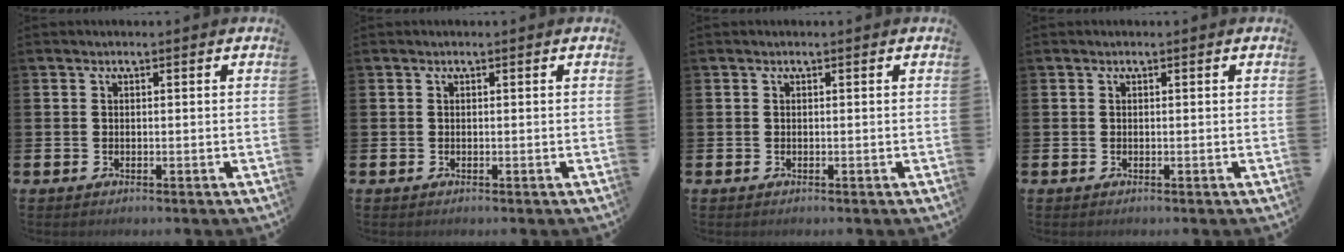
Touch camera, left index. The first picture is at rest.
{"total": 0.0}
{"total": 0.0}
{"total": 0.0}